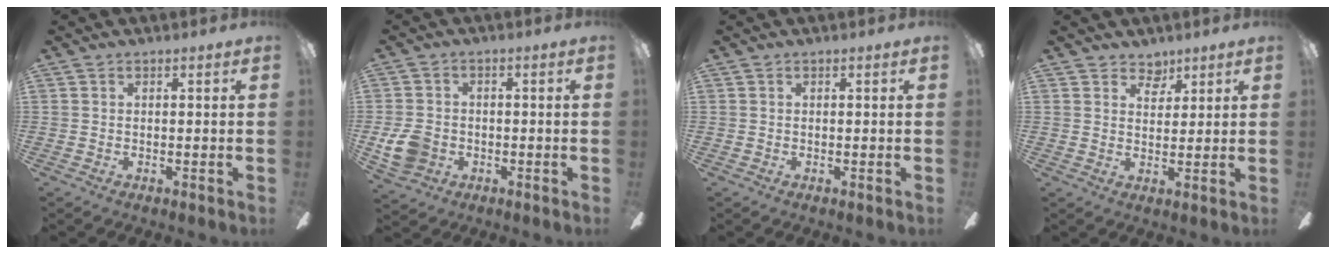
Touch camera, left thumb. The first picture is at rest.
{"total": 7.7, "force": [-1.7, 6.4, 3.9], "torque": [-0.083, 0.018, -0.029]}
{"total": 0.0}
{"total": 4.4, "force": [3.6, 2.5, 0.7], "torque": [-0.002, -0.017, 0.062]}